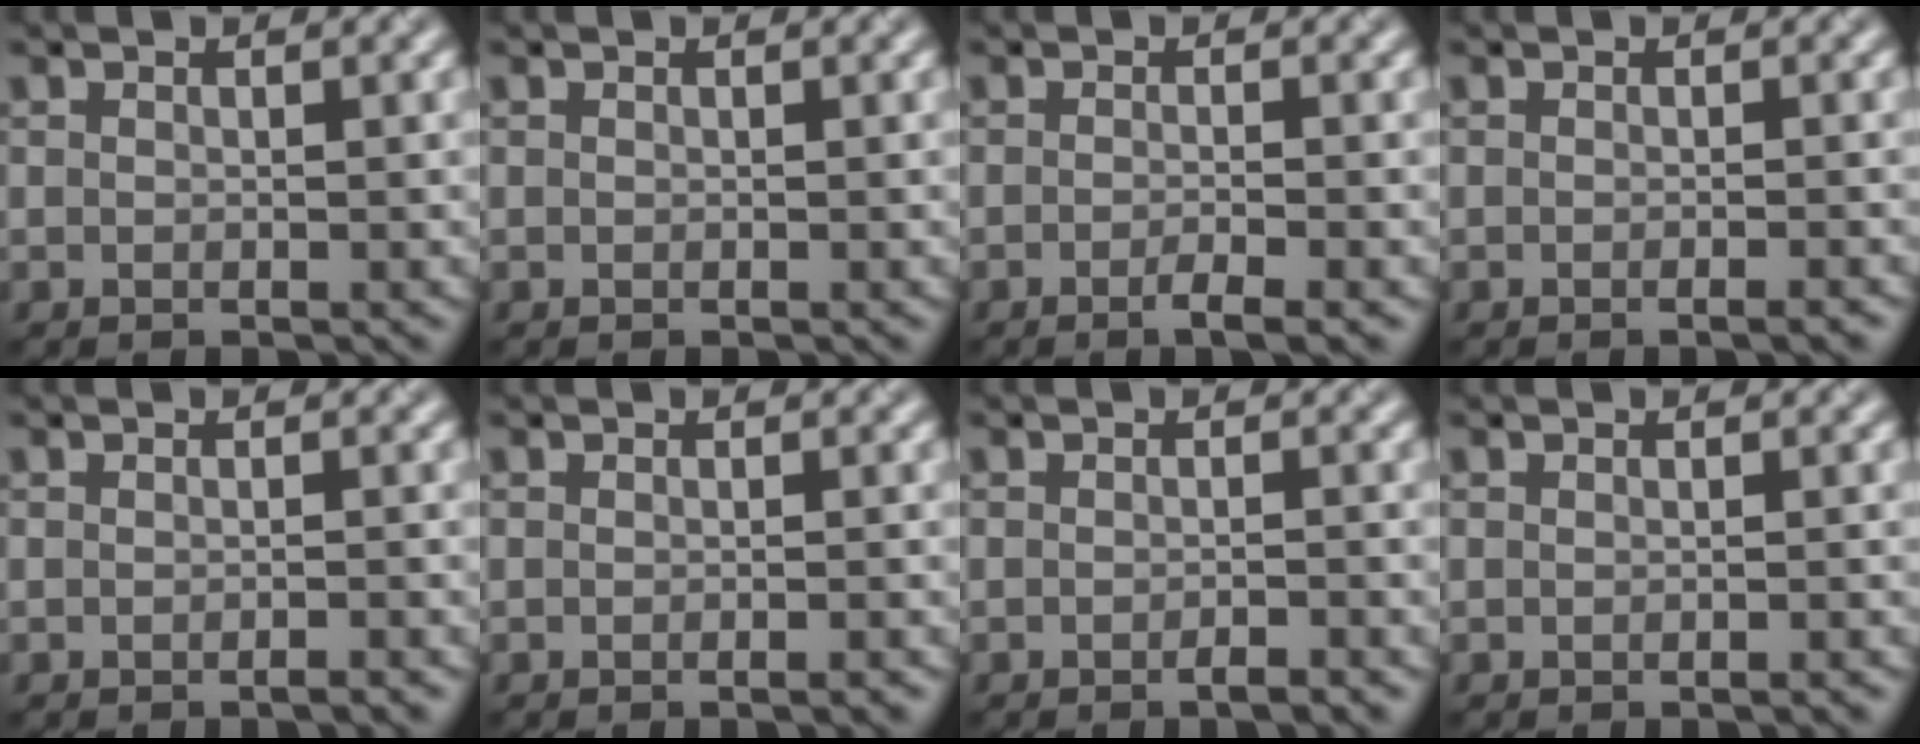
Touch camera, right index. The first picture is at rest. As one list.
[{"total": 0.0}, {"total": 2.1, "force": [-1.0, 0.7, 1.7], "torque": [-0.023, -0.001, -0.021]}, {"total": 1.7, "force": [-0.6, 0.6, 1.4], "torque": [-0.007, -0.001, -0.004]}, {"total": 1.2, "force": [-0.7, 0.4, 0.9], "torque": [-0.004, 0.001, -0.008]}, {"total": 1.4, "force": [-0.6, 0.5, 1.2], "torque": [-0.007, -0.001, -0.004]}, {"total": 1.5, "force": [-1.0, 0.4, 1.0], "torque": [-0.009, 0.000, -0.016]}, {"total": 0.8, "force": [-0.4, 0.3, 0.7], "torque": [-0.004, 0.000, -0.003]}]